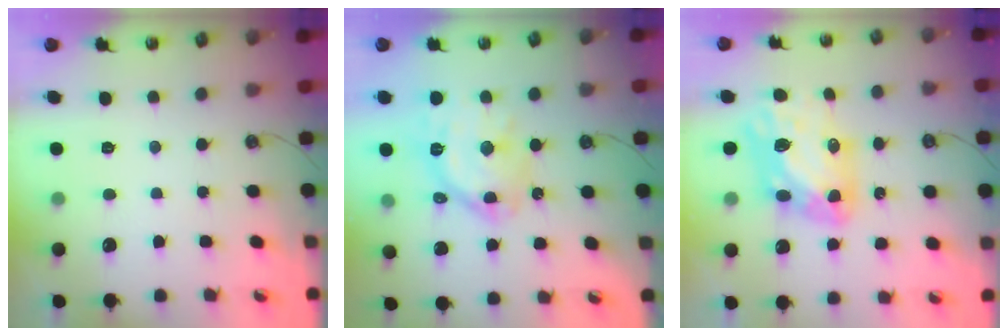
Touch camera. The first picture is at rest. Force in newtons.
{"total": 15.8, "press": 15.7, "slide": 1.6}
{"total": 11.1, "press": 11.0, "slide": 1.5}